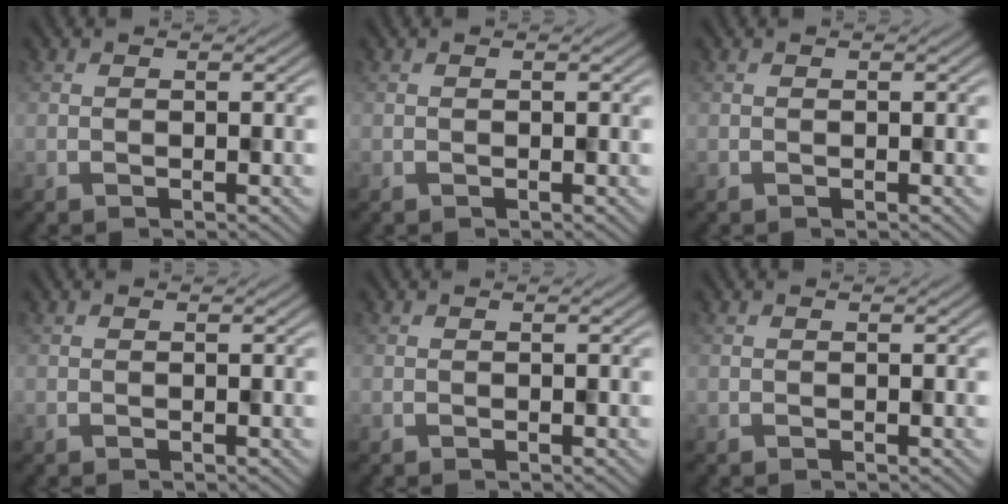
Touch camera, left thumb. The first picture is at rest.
{"total": 0.0}
{"total": 0.0}
{"total": 0.0}
{"total": 0.0}
{"total": 0.0}